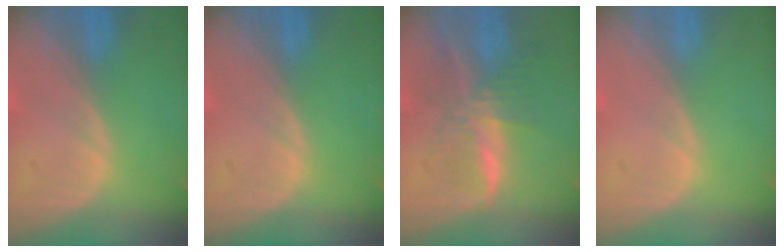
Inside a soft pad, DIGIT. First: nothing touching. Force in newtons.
{"total": 0.0}
{"total": 8.0, "press": 6.7, "slide": 4.3}
{"total": 0.0}